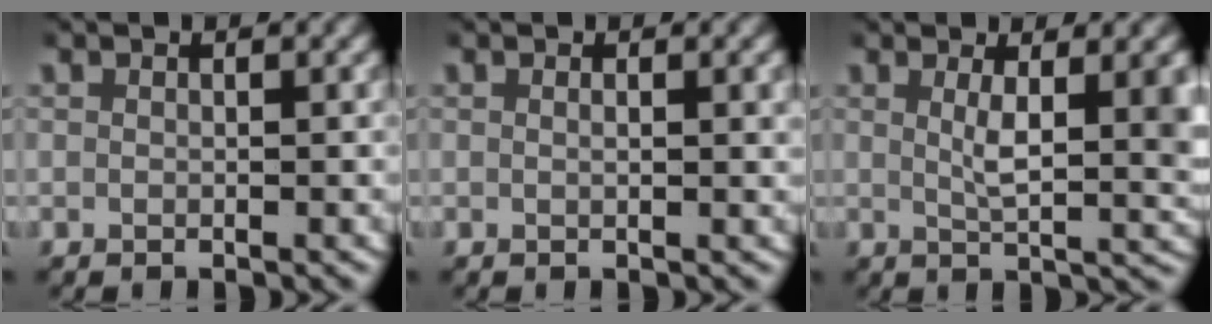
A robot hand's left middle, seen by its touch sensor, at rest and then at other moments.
{"total": 0.7, "force": [0.2, -0.1, 0.6], "torque": [-0.011, -0.002, 0.003]}
{"total": 4.8, "force": [1.1, 1.3, 4.5], "torque": [-0.064, -0.013, 0.022]}